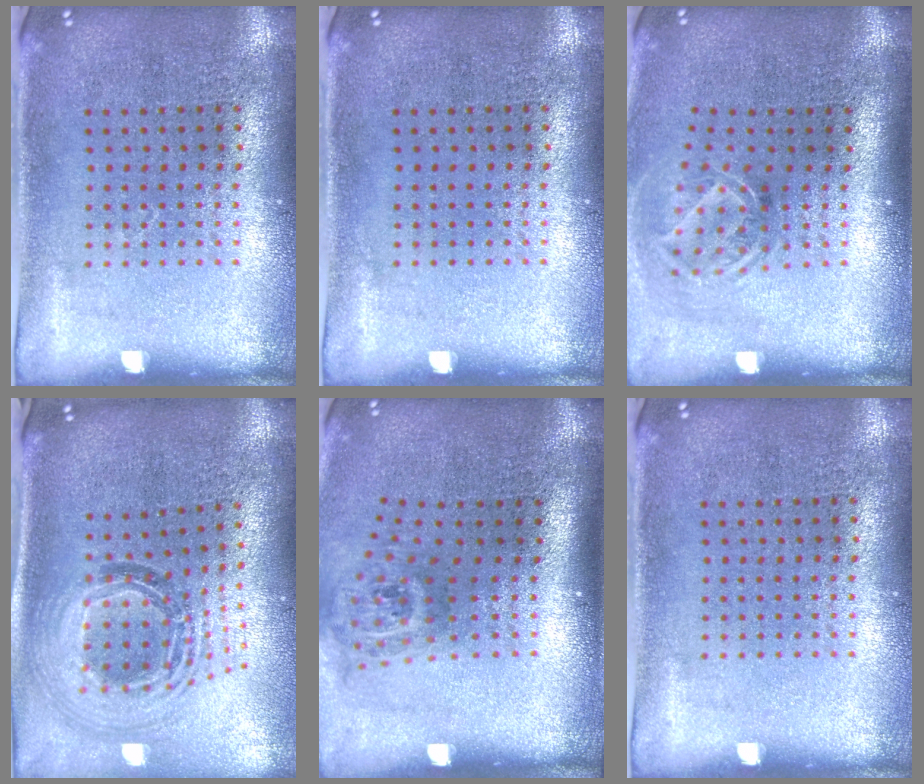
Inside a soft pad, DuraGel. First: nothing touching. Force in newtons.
{"total": 0.0}
{"total": 1.9, "press": 1.3, "slide": 1.4}
{"total": 1.6, "press": 1.4, "slide": 0.8}
{"total": 1.9, "press": 1.3, "slide": 1.4}
{"total": 0.0}